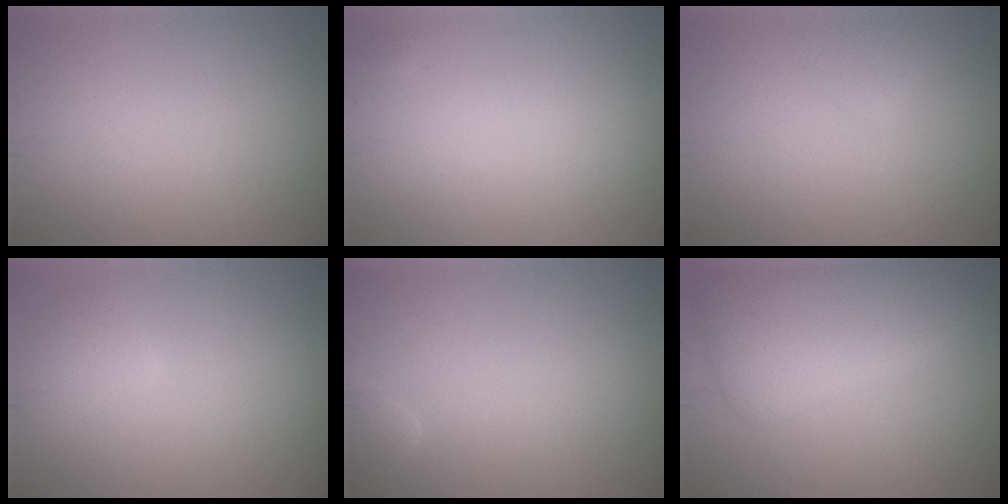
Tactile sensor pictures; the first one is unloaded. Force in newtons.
{"total": 0.0}
{"total": 1.2, "press": 1.1, "slide": 0.1}
{"total": 1.8, "press": 1.8, "slide": 0.2}
{"total": 1.4, "press": 1.4, "slide": 0.2}
{"total": 7.5, "press": 7.5, "slide": 0.2}